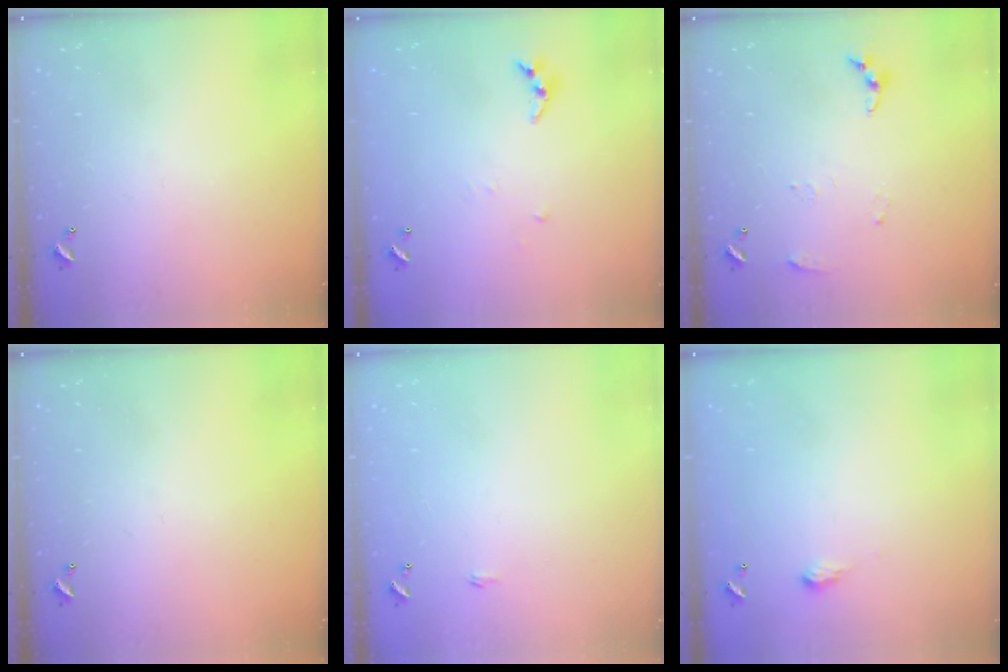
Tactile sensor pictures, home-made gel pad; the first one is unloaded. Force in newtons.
{"total": 4.6, "press": 4.5, "slide": 0.5}
{"total": 6.4, "press": 6.4, "slide": 0.7}
{"total": 0.0}
{"total": 0.6, "press": 0.6, "slide": 0.2}
{"total": 2.0, "press": 2.0, "slide": 0.3}